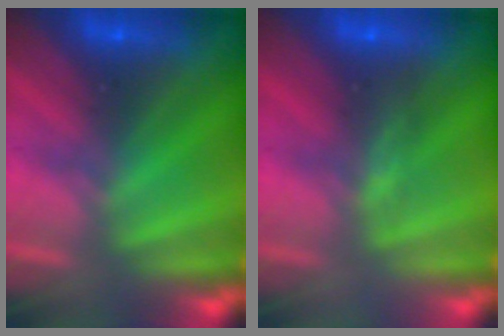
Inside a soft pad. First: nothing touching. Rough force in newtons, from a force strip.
{"total": 3.4}